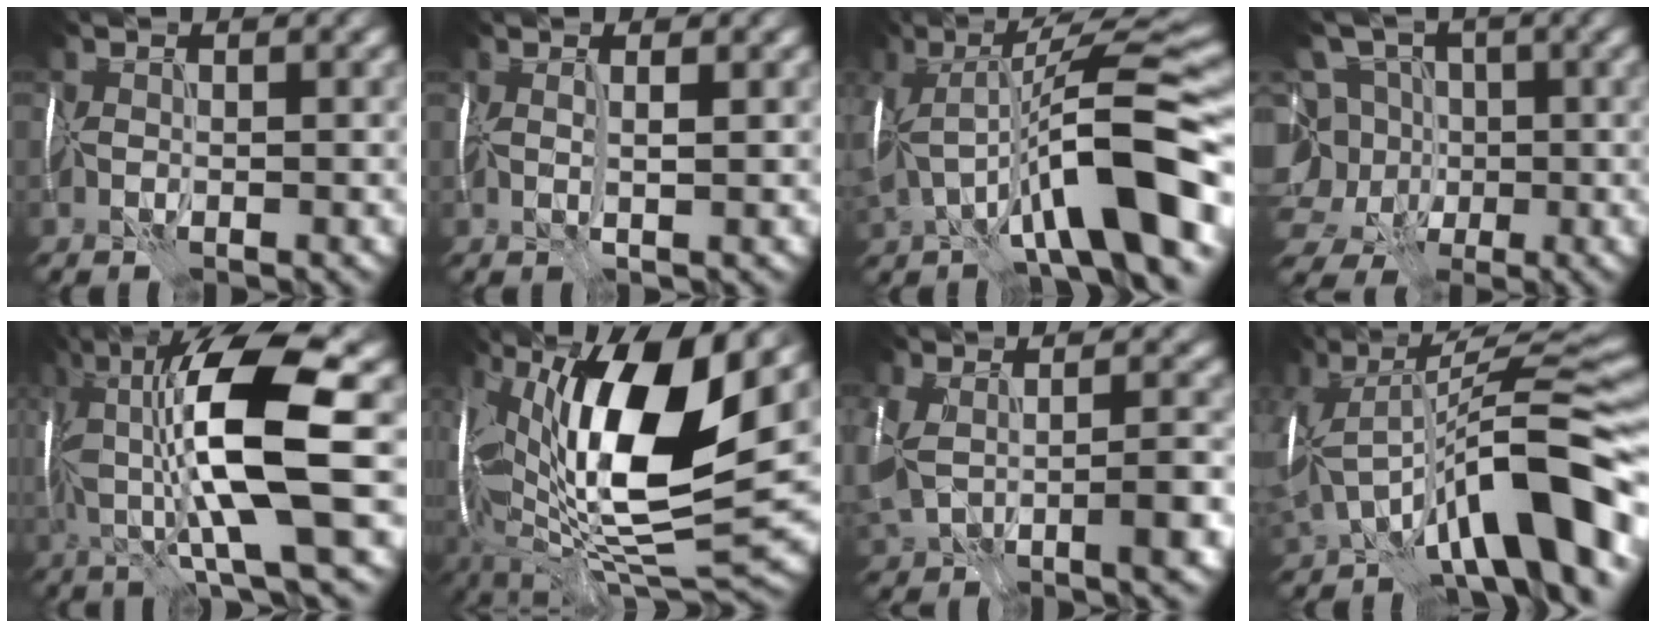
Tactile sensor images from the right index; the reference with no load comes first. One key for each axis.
{"total": 1.4, "fx": 0.7, "fy": -0.4, "fz": 1.1, "tx": -0.021, "ty": 0.004, "tz": 0.010}
{"total": 11.6, "fx": -3.0, "fy": 2.8, "fz": 10.8, "tx": -0.175, "ty": 0.022, "tz": -0.051}
{"total": 10.6, "fx": -2.1, "fy": 9.2, "fz": 4.8, "tx": -0.095, "ty": 0.017, "tz": -0.065}
{"total": 11.7, "fx": 1.1, "fy": 2.0, "fz": 11.5, "tx": -0.205, "ty": 0.006, "tz": 0.026}
{"total": 16.2, "fx": 2.5, "fy": 6.0, "fz": 14.9, "tx": -0.279, "ty": -0.001, "tz": 0.040}
{"total": 5.6, "fx": -1.2, "fy": 2.4, "fz": 4.9, "tx": -0.110, "ty": -0.013, "tz": -0.021}
{"total": 12.2, "fx": -4.5, "fy": 4.0, "fz": 10.6, "tx": -0.164, "ty": 0.010, "tz": -0.072}